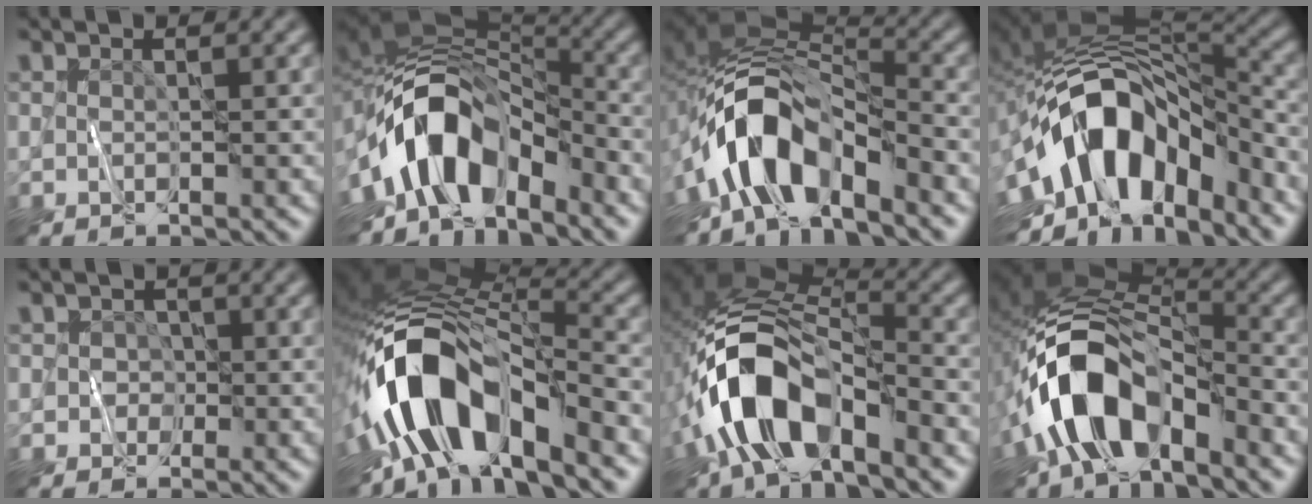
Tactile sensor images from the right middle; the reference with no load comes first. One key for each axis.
{"total": 11.1, "fx": -5.5, "fy": 5.9, "fz": 7.6, "tx": -0.124, "ty": 0.005, "tz": -0.102}
{"total": 8.8, "fx": -4.7, "fy": 4.3, "fz": 6.1, "tx": -0.102, "ty": 0.006, "tz": -0.092}
{"total": 12.6, "fx": -5.2, "fy": 7.0, "fz": 9.1, "tx": -0.146, "ty": 0.007, "tz": -0.092}
{"total": 1.4, "fx": -0.2, "fy": 1.4, "fz": 0.1, "tx": 0.020, "ty": 0.010, "tz": -0.014}
{"total": 12.0, "fx": -5.3, "fy": 5.1, "fz": 9.4, "tx": -0.161, "ty": 0.008, "tz": -0.100}
{"total": 10.3, "fx": -4.6, "fy": 5.2, "fz": 7.6, "tx": -0.153, "ty": 0.001, "tz": -0.091}
{"total": 9.8, "fx": -4.6, "fy": 5.5, "fz": 6.7, "tx": -0.122, "ty": 0.000, "tz": -0.086}